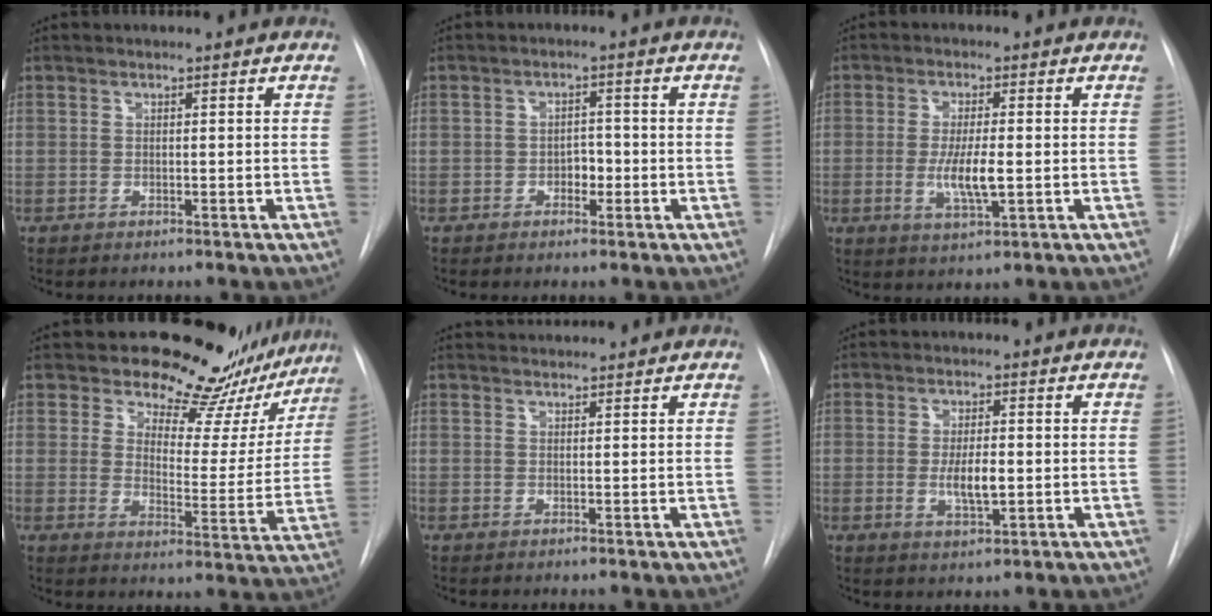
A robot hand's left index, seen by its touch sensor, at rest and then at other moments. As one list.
[{"total": 2.5, "force": [-0.9, 1.6, 1.7], "torque": [-0.019, 0.008, -0.013]}, {"total": 6.0, "force": [-0.7, 1.2, 5.8], "torque": [-0.113, -0.012, -0.012]}, {"total": 19.8, "force": [18.0, 7.1, 4.4], "torque": [-0.037, -0.061, 0.203]}, {"total": 3.6, "force": [3.5, 0.4, 0.4], "torque": [-0.009, 0.032, 0.053]}, {"total": 4.8, "force": [-0.4, 1.5, 4.6], "torque": [-0.084, -0.005, -0.005]}]